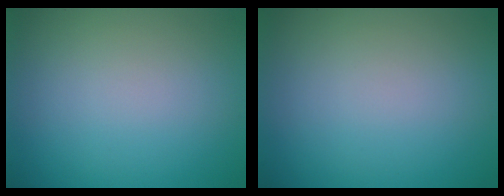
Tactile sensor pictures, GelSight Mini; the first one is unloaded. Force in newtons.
{"total": 0.0}